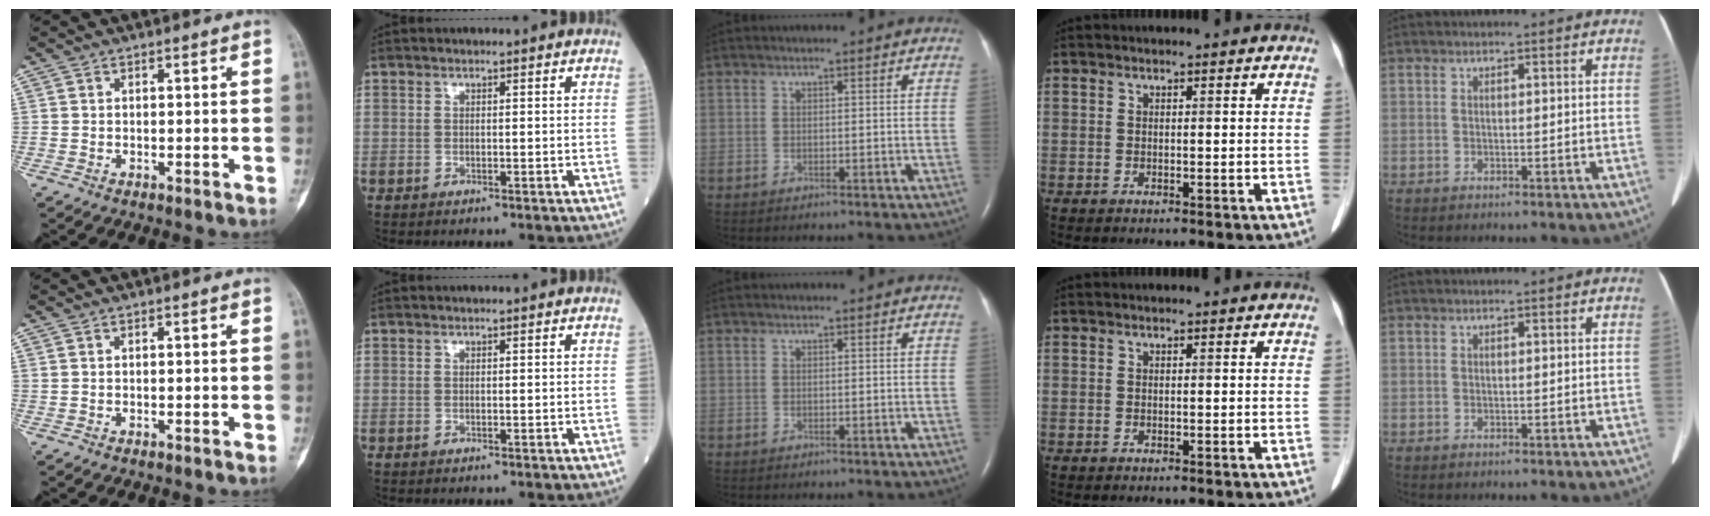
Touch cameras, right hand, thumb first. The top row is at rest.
{}